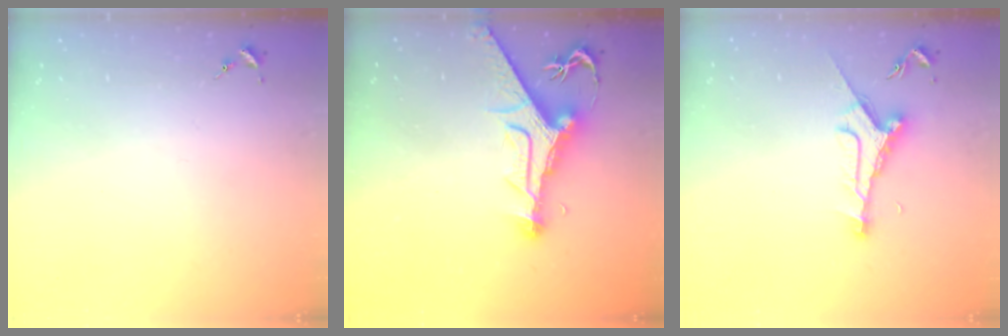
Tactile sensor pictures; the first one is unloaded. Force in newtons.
{"total": 12.8, "press": 12.7, "slide": 1.7}
{"total": 9.1, "press": 9.1, "slide": 0.8}